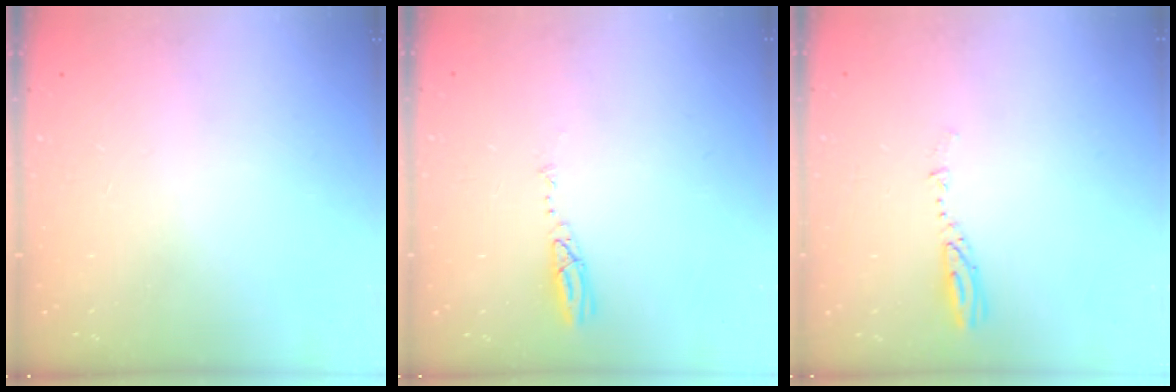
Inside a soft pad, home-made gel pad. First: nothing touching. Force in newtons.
{"total": 3.7, "press": 3.7, "slide": 0.1}
{"total": 3.6, "press": 3.6, "slide": 0.2}